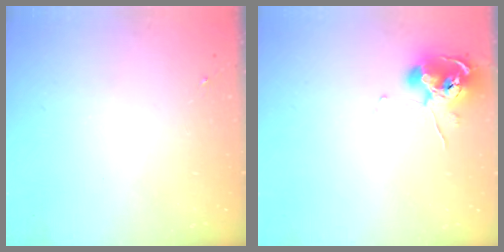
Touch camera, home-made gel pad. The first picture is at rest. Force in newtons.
{"total": 10.3, "press": 10.2, "slide": 1.1}